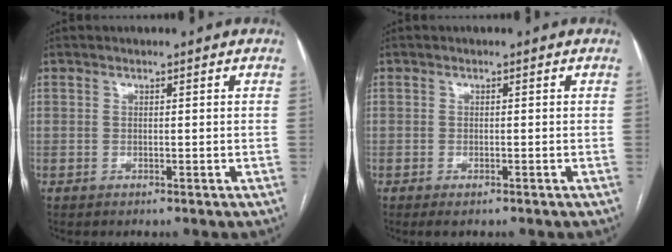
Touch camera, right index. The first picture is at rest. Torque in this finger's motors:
{"motor_torque": [0.30, 0.01, 0.13, 0.02]}